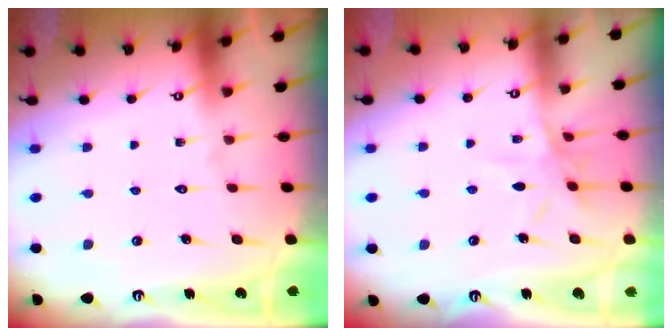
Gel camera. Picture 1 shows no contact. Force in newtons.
{"total": 7.7, "press": 7.7, "slide": 0.7}